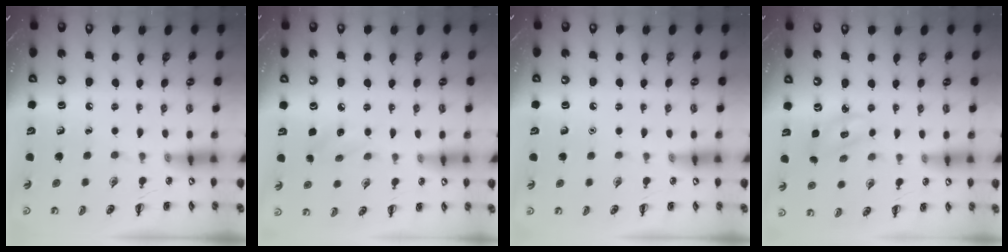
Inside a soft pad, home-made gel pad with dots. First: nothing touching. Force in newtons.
{"total": 5.2, "press": 5.0, "slide": 1.4}
{"total": 1.6, "press": 1.6, "slide": 0.1}
{"total": 2.7, "press": 2.7, "slide": 0.4}